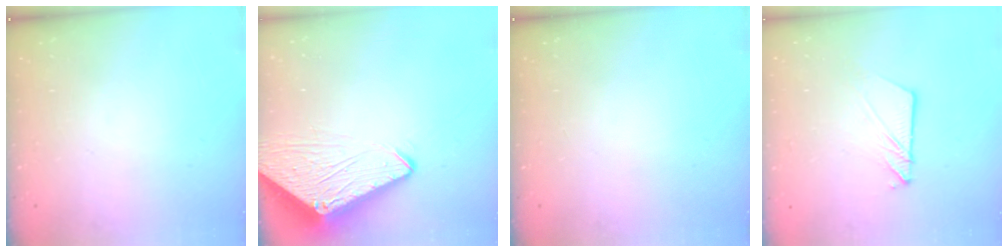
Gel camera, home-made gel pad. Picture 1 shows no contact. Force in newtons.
{"total": 7.1, "press": 7.0, "slide": 0.7}
{"total": 0.0}
{"total": 7.9, "press": 7.8, "slide": 0.4}